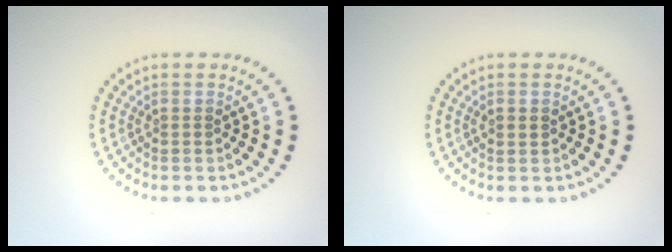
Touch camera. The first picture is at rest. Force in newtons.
{"total": 1.1, "press": 1.1, "slide": 0.1}